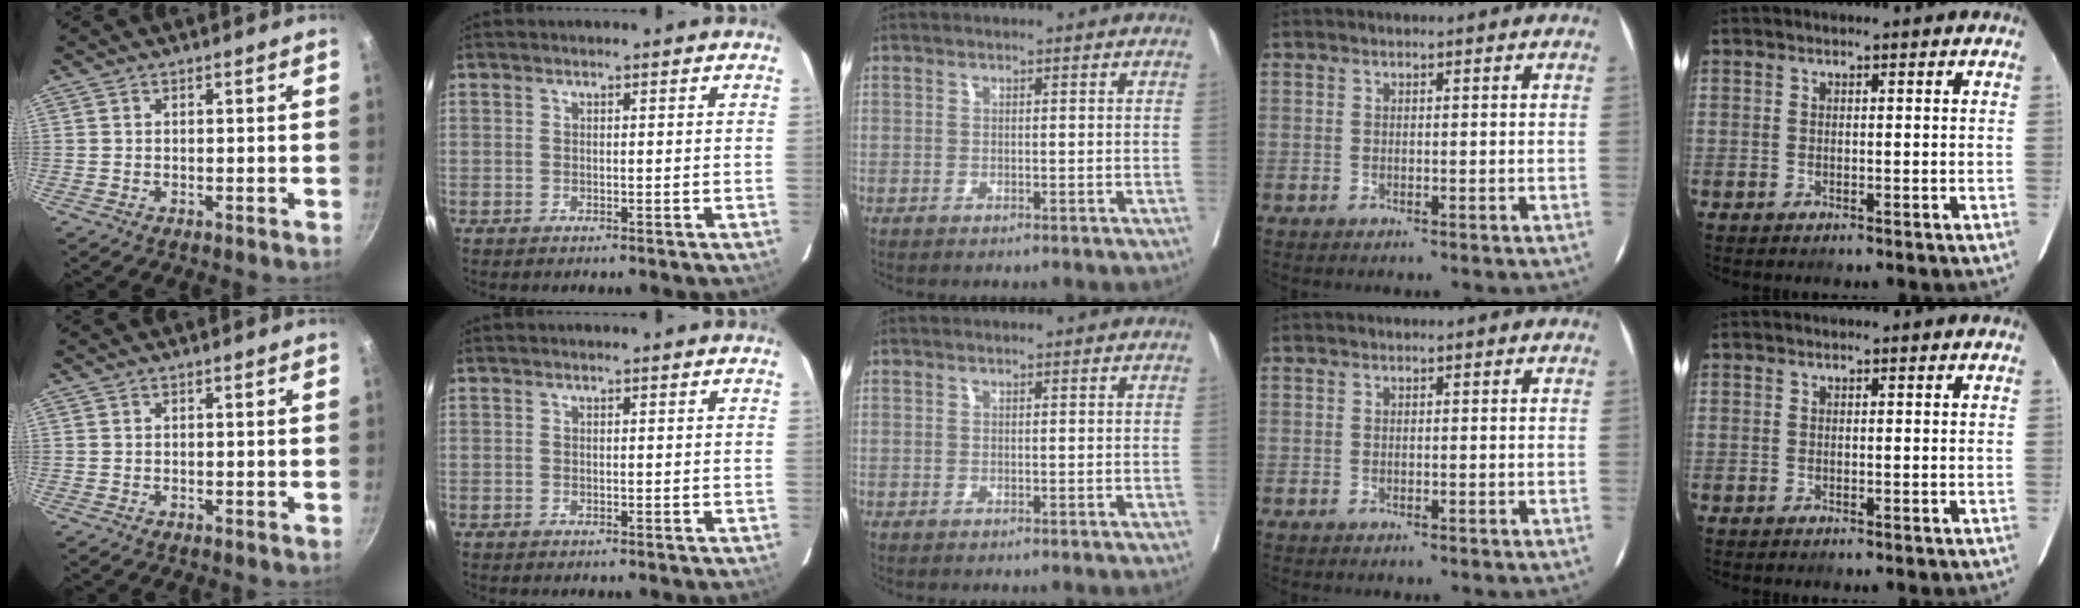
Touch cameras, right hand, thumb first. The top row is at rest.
{}